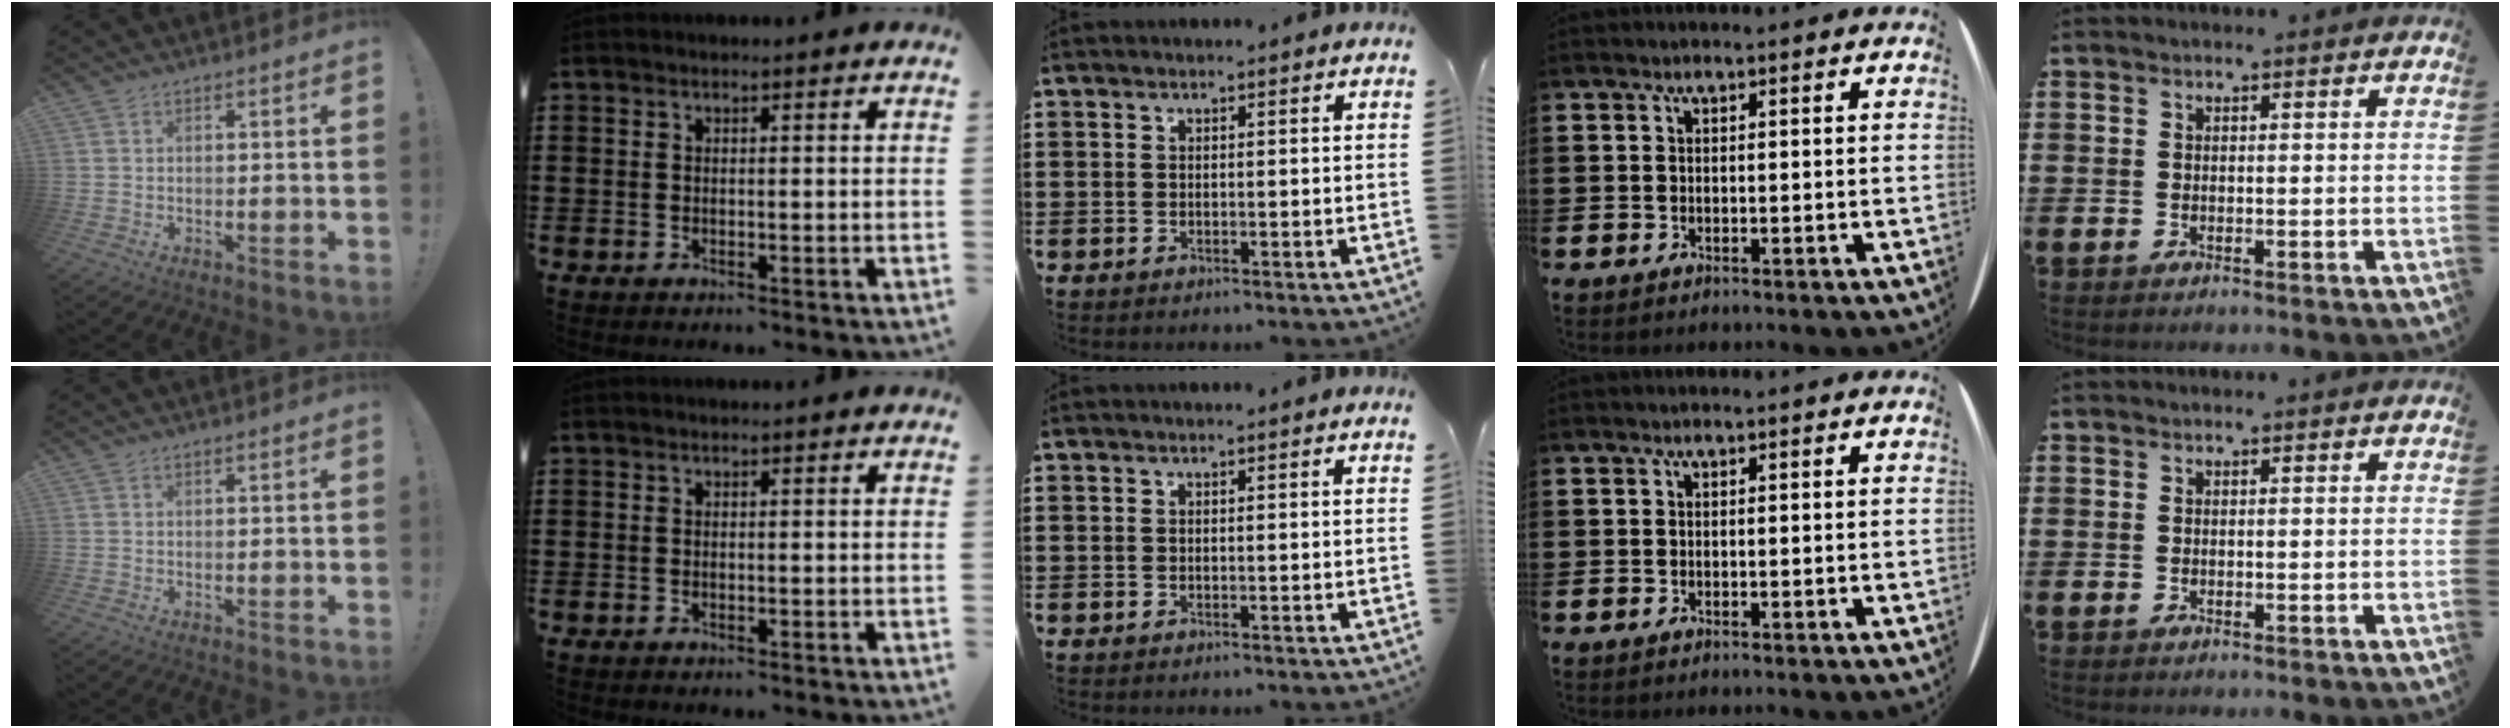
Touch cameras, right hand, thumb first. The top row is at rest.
{}